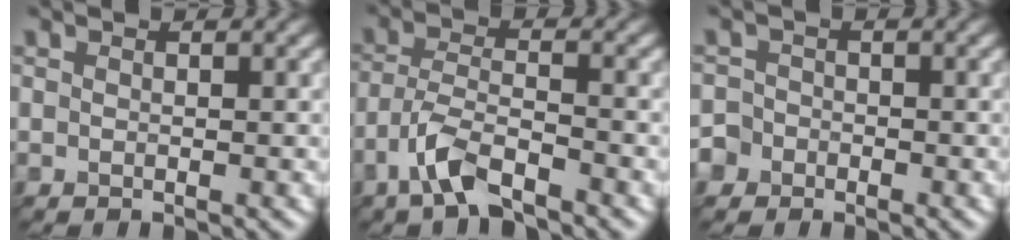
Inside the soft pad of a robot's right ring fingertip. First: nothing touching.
{"total": 3.6, "force": [-3.3, 0.1, 1.6], "torque": [-0.055, 0.008, -0.055]}
{"total": 2.2, "force": [-1.9, 0.6, -0.9], "torque": [0.003, 0.004, -0.023]}